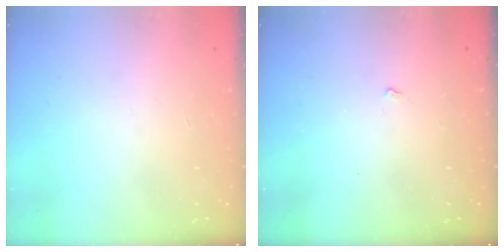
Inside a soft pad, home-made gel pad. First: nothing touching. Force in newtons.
{"total": 2.4, "press": 2.3, "slide": 0.4}